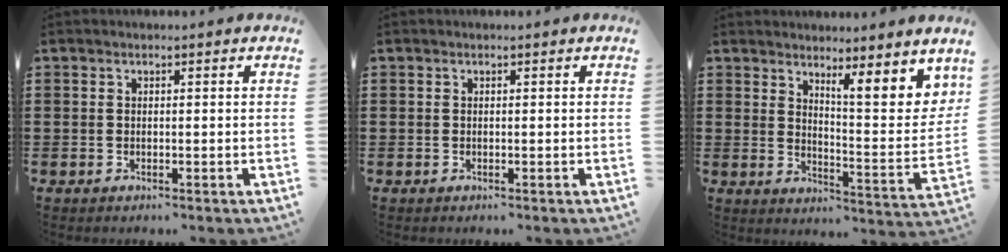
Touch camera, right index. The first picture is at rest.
{"total": 0.0}
{"total": 6.9, "force": [5.2, 1.2, 4.3], "torque": [-0.075, -0.031, 0.086]}